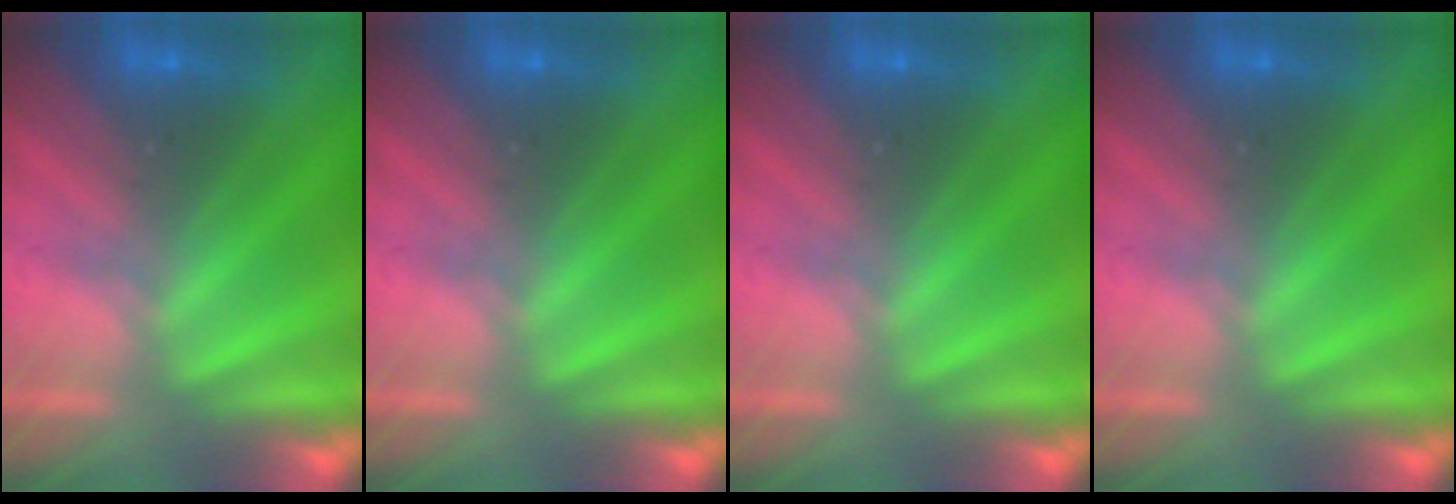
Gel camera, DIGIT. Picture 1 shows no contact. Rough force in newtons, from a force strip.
{"total": 0.0}
{"total": 0.0}
{"total": 0.0}